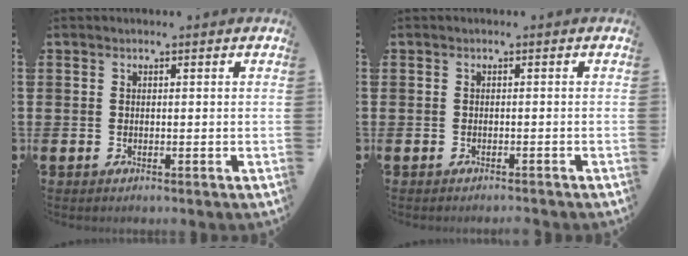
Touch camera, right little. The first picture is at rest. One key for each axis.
{"total": 0.6, "fx": -0.5, "fy": -0.1, "fz": 0.0, "tx": 0.000, "ty": -0.002, "tz": -0.011}